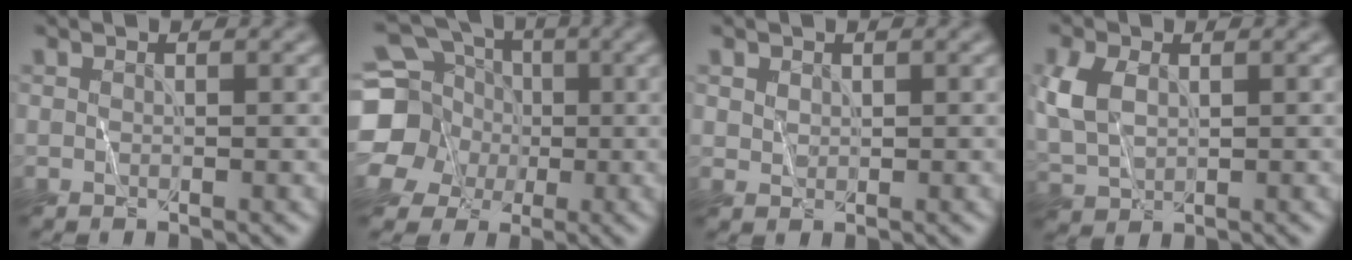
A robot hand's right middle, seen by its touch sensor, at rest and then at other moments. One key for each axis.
{"total": 14.0, "fx": 0.6, "fy": 12.9, "fz": 5.6, "tx": -0.176, "ty": 0.014, "tz": -0.023}
{"total": 1.1, "fx": 0.6, "fy": 0.8, "fz": 0.3, "tx": -0.007, "ty": -0.001, "tz": 0.016}
{"total": 4.7, "fx": 1.0, "fy": 3.2, "fz": 3.2, "tx": -0.087, "ty": 0.006, "tz": 0.021}